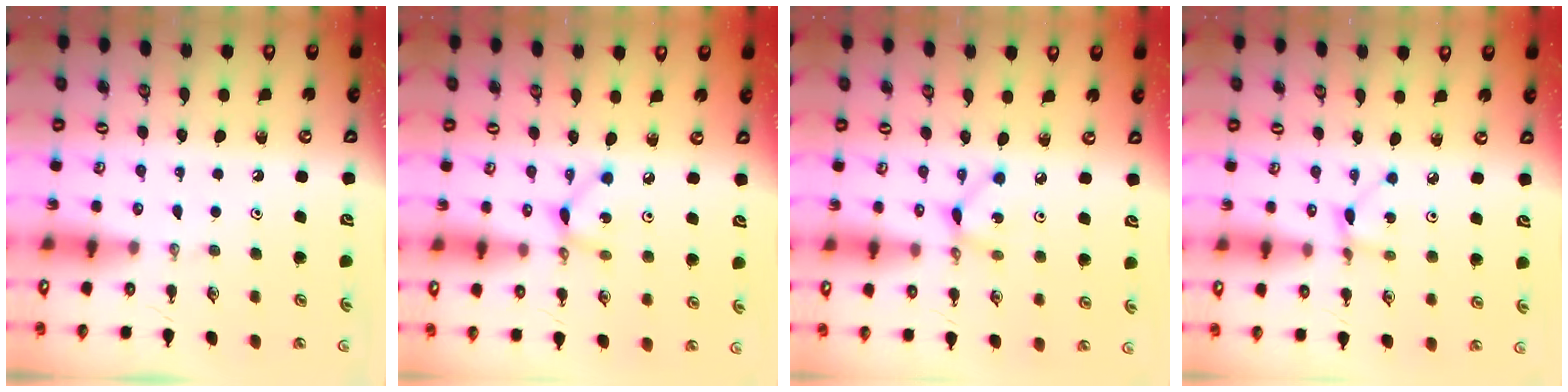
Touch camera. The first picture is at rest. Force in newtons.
{"total": 5.4, "press": 5.4, "slide": 0.3}
{"total": 4.9, "press": 4.9, "slide": 0.1}
{"total": 1.9, "press": 1.9, "slide": 0.2}